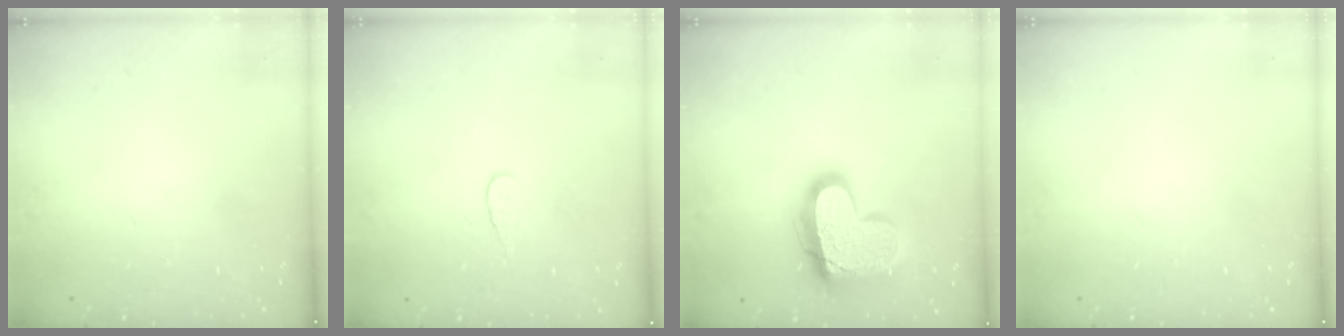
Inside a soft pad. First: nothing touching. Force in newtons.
{"total": 3.9, "press": 3.9, "slide": 0.4}
{"total": 17.5, "press": 17.4, "slide": 1.3}
{"total": 0.0}